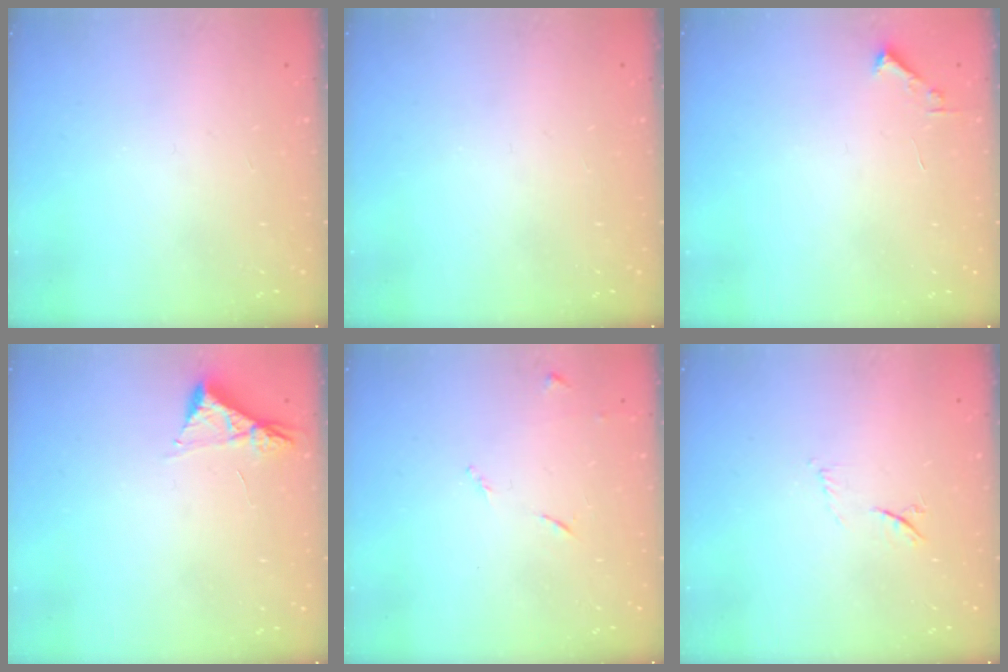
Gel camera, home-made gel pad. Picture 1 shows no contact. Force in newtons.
{"total": 0.0}
{"total": 1.7, "press": 1.7, "slide": 0.2}
{"total": 4.5, "press": 4.4, "slide": 0.5}
{"total": 6.3, "press": 6.3, "slide": 0.6}
{"total": 4.7, "press": 4.6, "slide": 1.2}